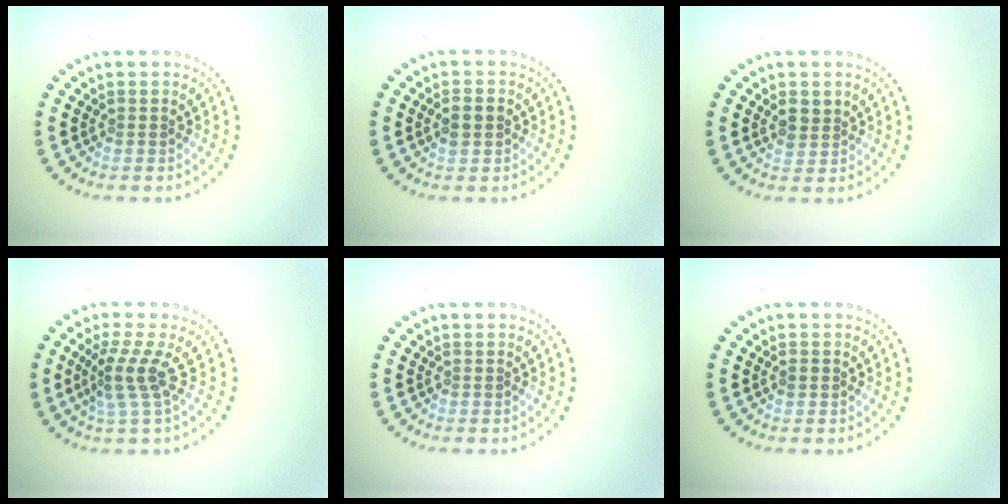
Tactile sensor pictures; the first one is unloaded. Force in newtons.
{"total": 1.8, "press": 1.7, "slide": 0.2}
{"total": 1.8, "press": 1.6, "slide": 0.7}
{"total": 2.9, "press": 2.0, "slide": 2.2}
{"total": 0.0}
{"total": 0.8, "press": 0.8, "slide": 0.1}